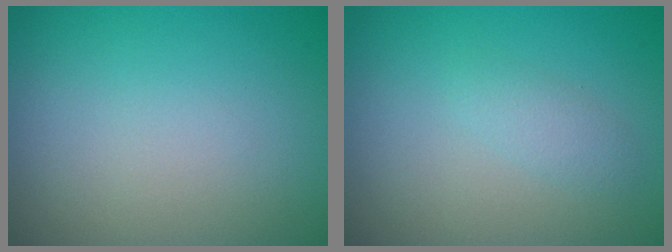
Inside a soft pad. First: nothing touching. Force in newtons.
{"total": 1.2, "press": 1.2, "slide": 0.1}